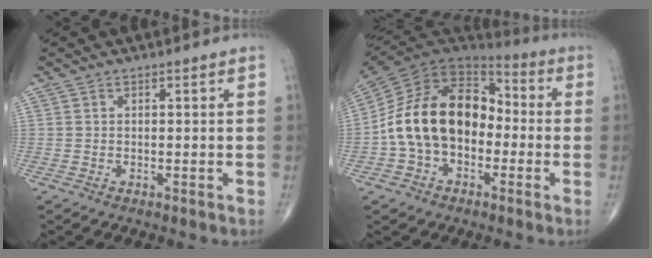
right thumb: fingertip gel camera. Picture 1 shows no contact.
{"total": 19.1, "force": [-2.4, 13.2, 13.5], "torque": [-0.226, 0.052, -0.049]}